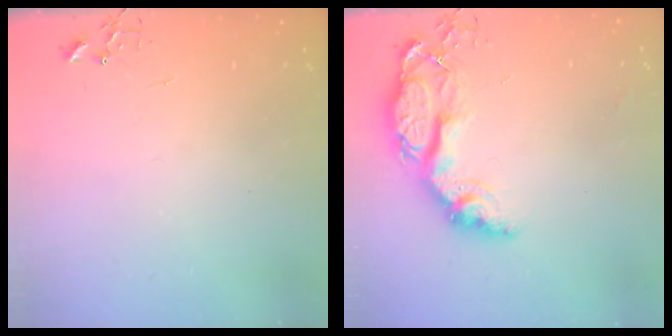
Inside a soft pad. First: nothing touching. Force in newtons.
{"total": 15.4, "press": 15.3, "slide": 1.2}